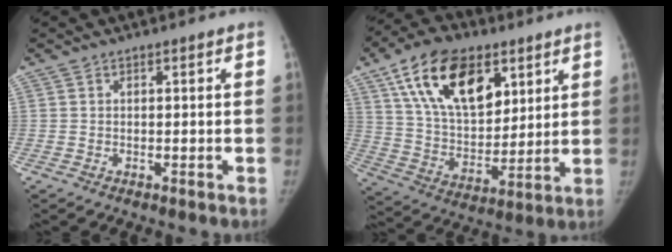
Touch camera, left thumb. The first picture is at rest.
{"total": 21.0, "force": [10.2, 11.9, 13.9], "torque": [-0.207, -0.037, 0.182]}